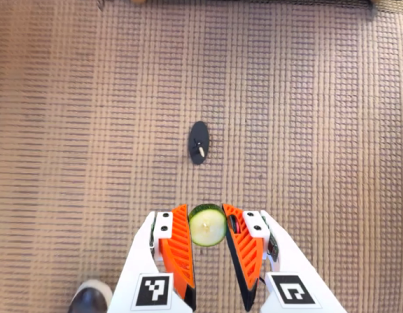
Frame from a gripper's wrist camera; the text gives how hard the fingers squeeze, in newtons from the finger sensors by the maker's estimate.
{"total": 8.3, "left": 8.3, "right": 8.4}